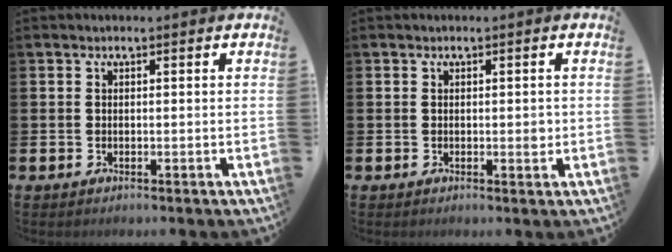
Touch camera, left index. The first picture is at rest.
{"total": 0.9, "force": [-0.2, 0.4, 0.8], "torque": [-0.003, -0.002, -0.008]}